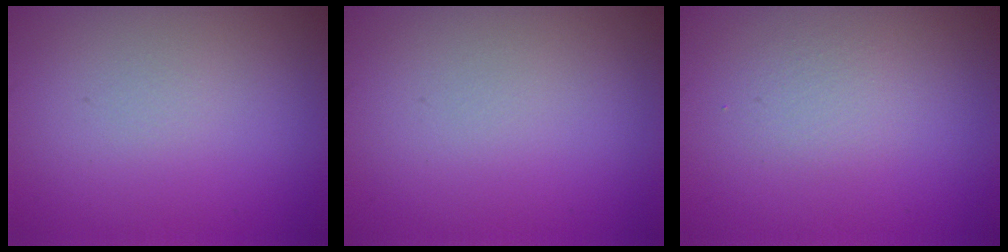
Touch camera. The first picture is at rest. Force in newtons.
{"total": 0.0}
{"total": 1.2, "press": 1.2, "slide": 0.0}